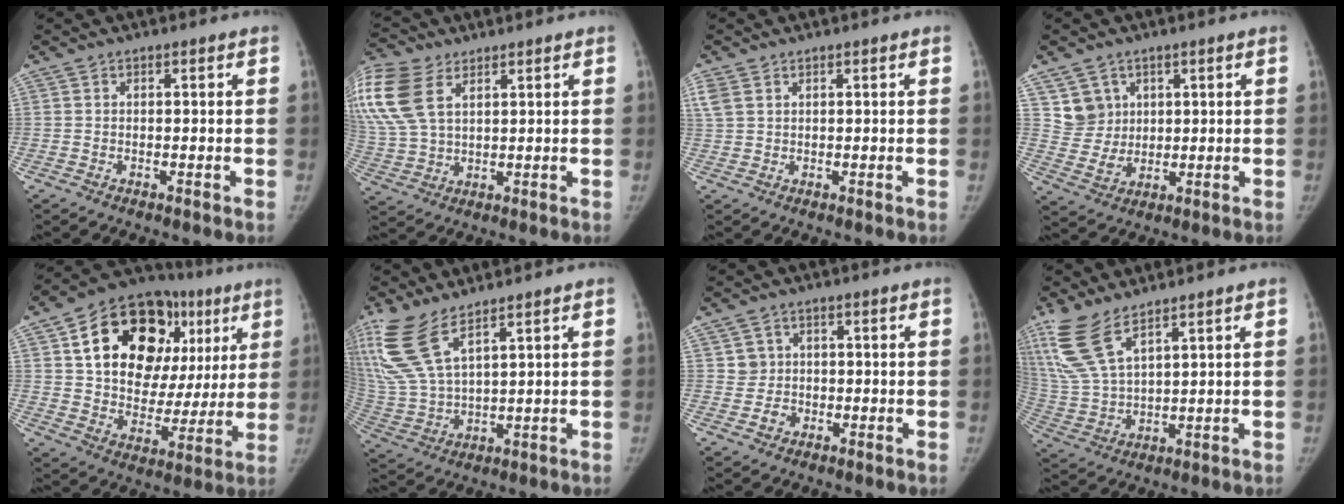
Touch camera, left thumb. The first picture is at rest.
{"total": 18.3, "force": [8.3, 11.1, 12.0], "torque": [-0.309, 0.011, 0.163]}
{"total": 3.5, "force": [1.6, 2.2, 2.2], "torque": [-0.070, 0.012, 0.042]}
{"total": 6.3, "force": [2.7, 5.5, 1.1], "torque": [0.009, -0.024, 0.063]}
{"total": 26.7, "force": [9.6, 17.2, 17.9], "torque": [-0.212, 0.019, 0.154]}
{"total": 14.6, "force": [9.2, 5.0, 10.2], "torque": [-0.240, -0.036, 0.198]}
{"total": 3.3, "force": [-0.2, 3.3, 0.2], "torque": [0.026, 0.005, -0.003]}
{"total": 12.1, "force": [8.1, 4.2, 8.0], "torque": [-0.182, -0.027, 0.179]}